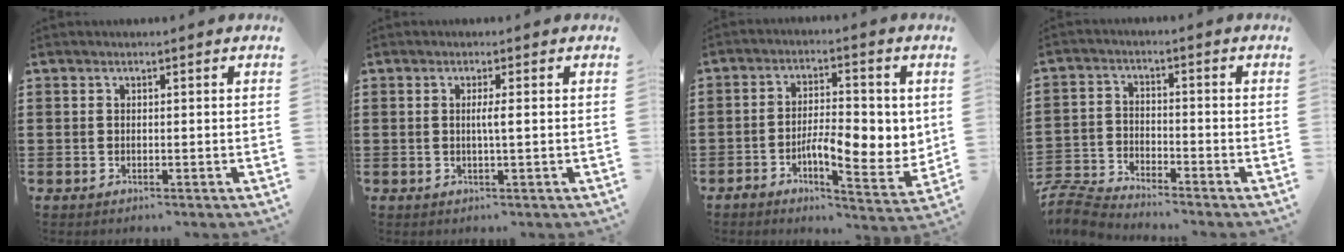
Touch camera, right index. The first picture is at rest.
{"total": 1.9, "force": [0.0, -0.1, 1.9], "torque": [-0.036, -0.004, -0.002]}
{"total": 7.7, "force": [-1.2, 3.4, 6.7], "torque": [-0.103, 0.000, -0.023]}
{"total": 5.1, "force": [-5.0, 0.5, 0.6], "torque": [-0.038, -0.003, -0.109]}